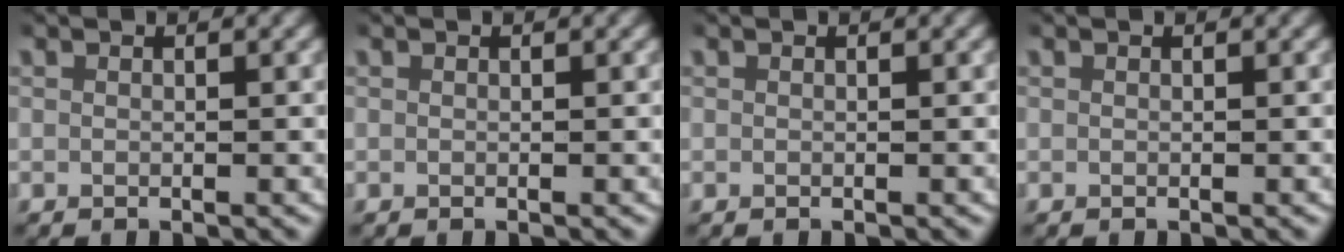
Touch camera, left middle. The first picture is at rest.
{"total": 0.0}
{"total": 0.0}
{"total": 0.0}